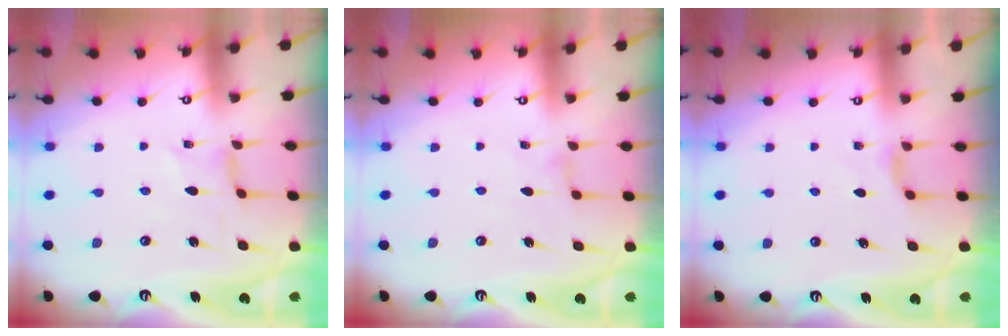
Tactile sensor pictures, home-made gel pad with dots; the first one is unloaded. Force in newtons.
{"total": 0.6, "press": 0.6, "slide": 0.2}
{"total": 3.6, "press": 3.6, "slide": 0.4}